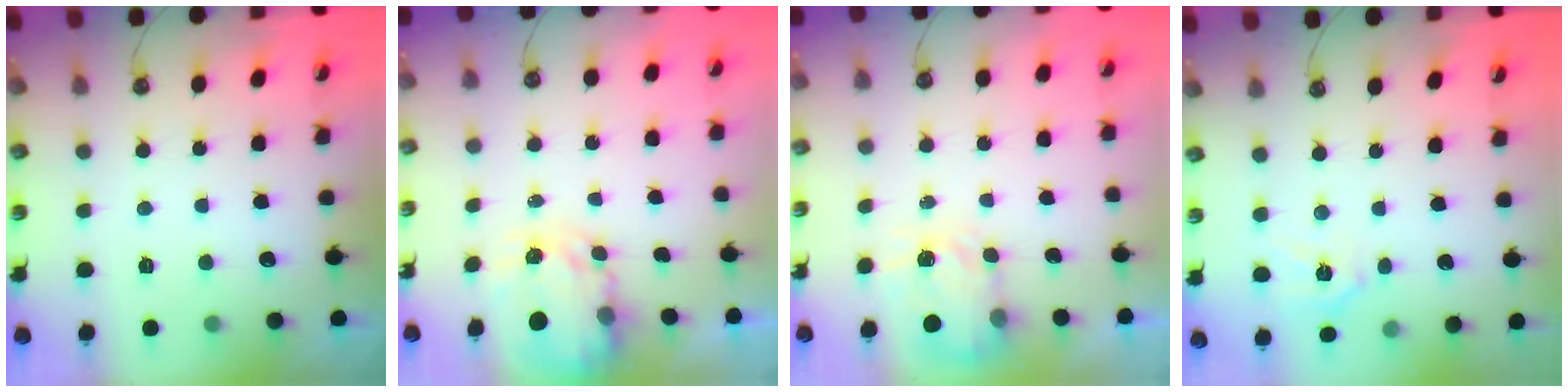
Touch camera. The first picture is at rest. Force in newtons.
{"total": 3.9, "press": 3.9, "slide": 0.4}
{"total": 3.7, "press": 3.6, "slide": 0.6}
{"total": 7.9, "press": 7.8, "slide": 0.9}